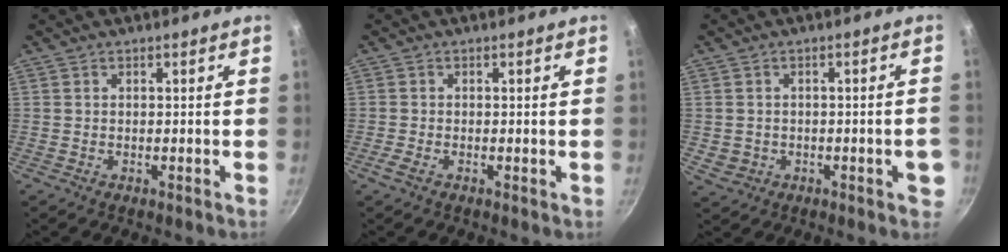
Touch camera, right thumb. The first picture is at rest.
{"total": 1.4, "force": [-0.6, 0.6, 1.1], "torque": [-0.026, -0.001, -0.017]}
{"total": 5.0, "force": [-1.1, 3.5, 3.4], "torque": [-0.034, 0.013, -0.007]}